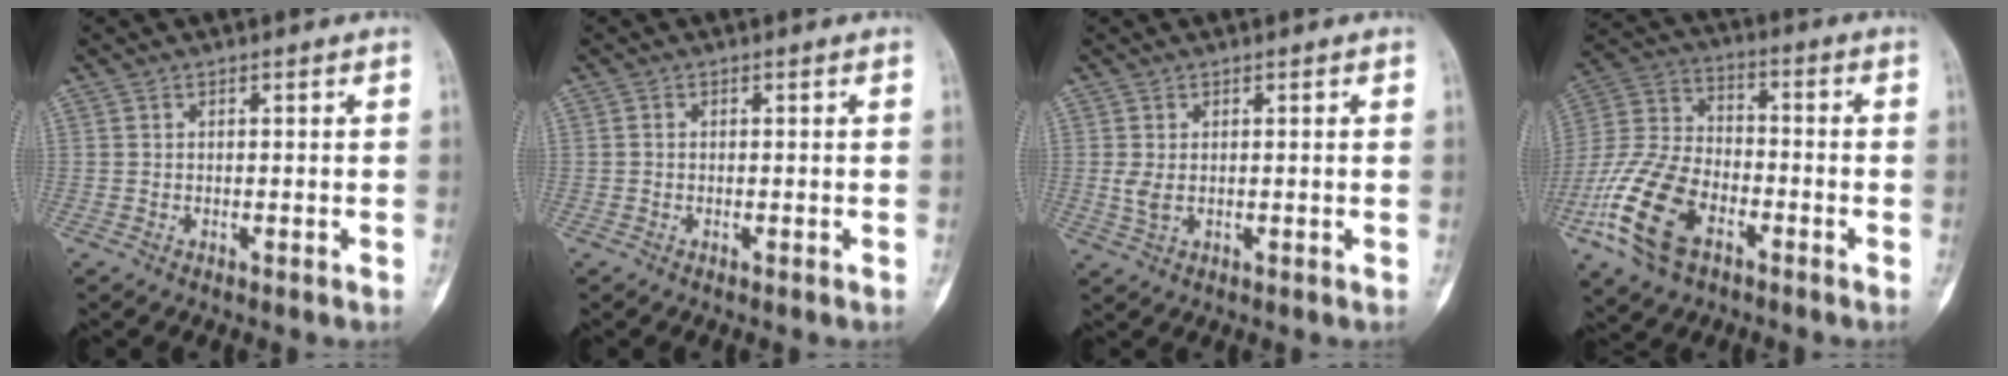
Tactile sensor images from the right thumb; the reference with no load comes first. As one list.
[{"total": 0.0}, {"total": 2.6, "force": [0.3, 1.3, 2.3], "torque": [-0.048, -0.006, 0.010]}, {"total": 17.4, "force": [-7.8, 10.3, 11.7], "torque": [-0.241, 0.031, -0.154]}]